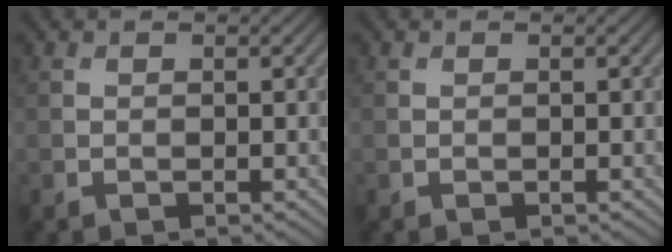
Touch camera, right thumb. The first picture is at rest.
{"total": 0.0}